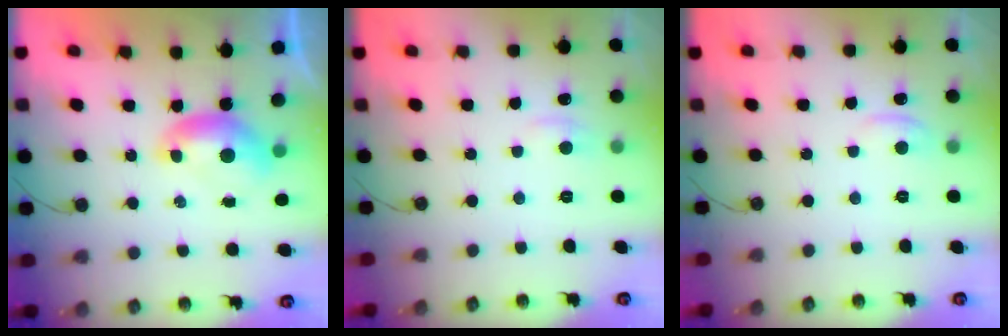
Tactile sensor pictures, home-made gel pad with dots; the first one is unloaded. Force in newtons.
{"total": 1.4, "press": 1.3, "slide": 0.6}
{"total": 1.1, "press": 0.8, "slide": 0.7}